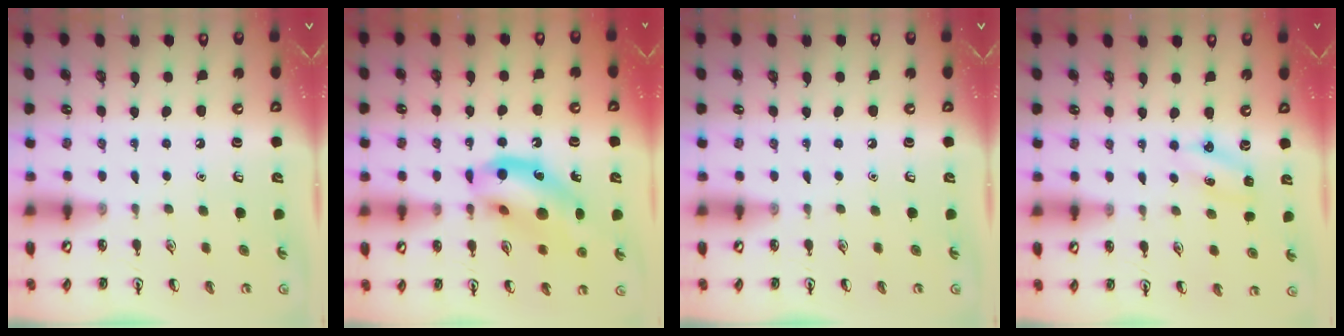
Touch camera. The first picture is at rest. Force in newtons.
{"total": 14.7, "press": 14.2, "slide": 3.7}
{"total": 0.0}
{"total": 3.6, "press": 3.5, "slide": 1.1}